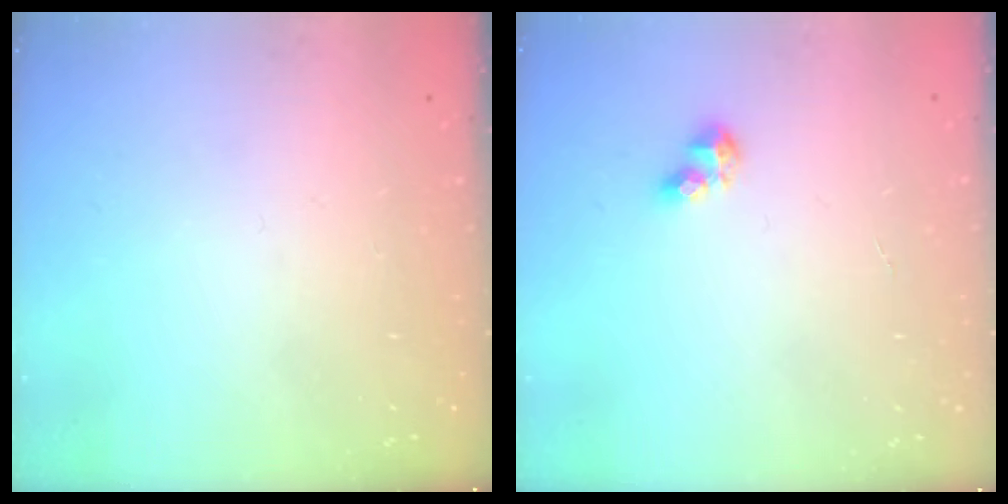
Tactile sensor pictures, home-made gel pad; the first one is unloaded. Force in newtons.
{"total": 3.5, "press": 3.5, "slide": 0.3}